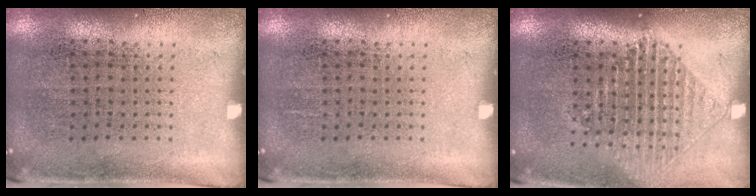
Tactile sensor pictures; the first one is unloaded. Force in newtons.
{"total": 0.0}
{"total": 1.2, "press": 1.1, "slide": 0.5}